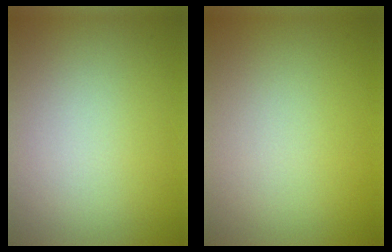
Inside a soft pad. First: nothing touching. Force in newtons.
{"total": 0.0}